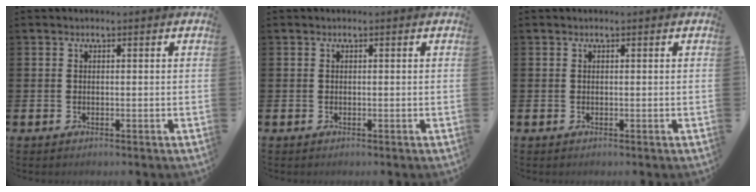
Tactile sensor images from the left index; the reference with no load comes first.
{"total": 0.0}
{"total": 0.0}